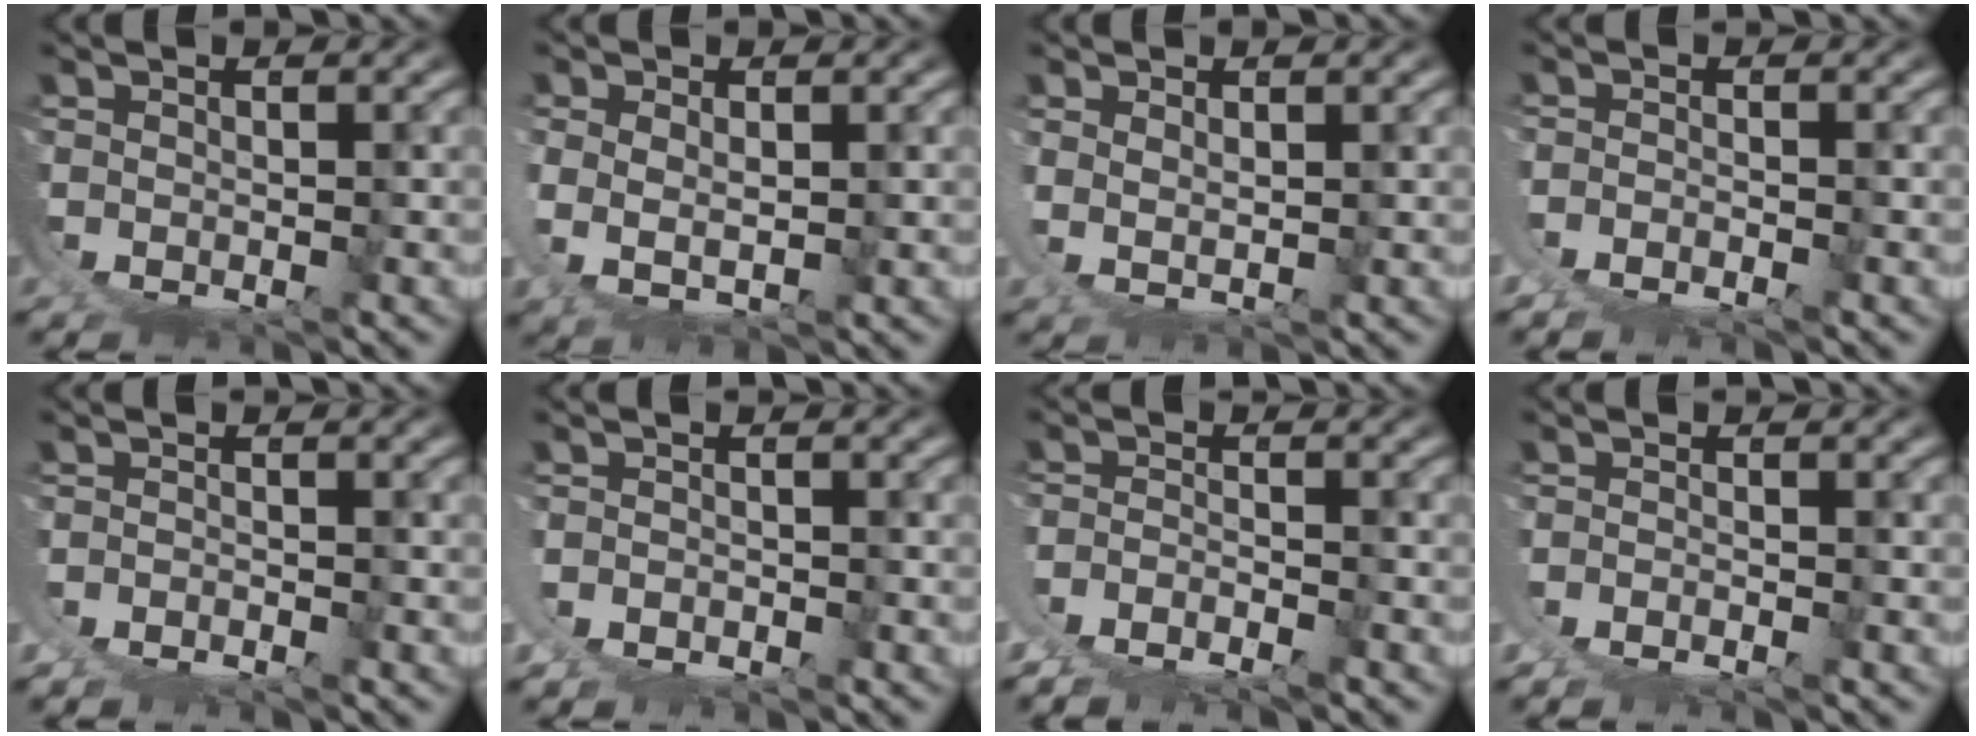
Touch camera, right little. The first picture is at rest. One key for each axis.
{"total": 3.7, "fx": 1.8, "fy": 1.6, "fz": 2.8, "tx": -0.065, "ty": -0.013, "tz": 0.043}
{"total": 2.5, "fx": 2.0, "fy": 0.4, "fz": 1.5, "tx": -0.040, "ty": -0.005, "tz": 0.041}
{"total": 2.0, "fx": -0.4, "fy": 1.3, "fz": 1.4, "tx": -0.026, "ty": -0.003, "tz": -0.007}
{"total": 1.6, "fx": -0.4, "fy": 1.2, "fz": 1.0, "tx": -0.021, "ty": 0.000, "tz": -0.007}
{"total": 2.0, "fx": 0.2, "fy": 1.8, "fz": 0.9, "tx": -0.026, "ty": -0.002, "tz": 0.004}
{"total": 5.3, "fx": -0.9, "fy": 4.5, "fz": 2.7, "tx": -0.067, "ty": -0.016, "tz": -0.015}
{"total": 1.7, "fx": -0.5, "fy": 1.0, "fz": 1.3, "tx": -0.023, "ty": -0.003, "tz": -0.008}